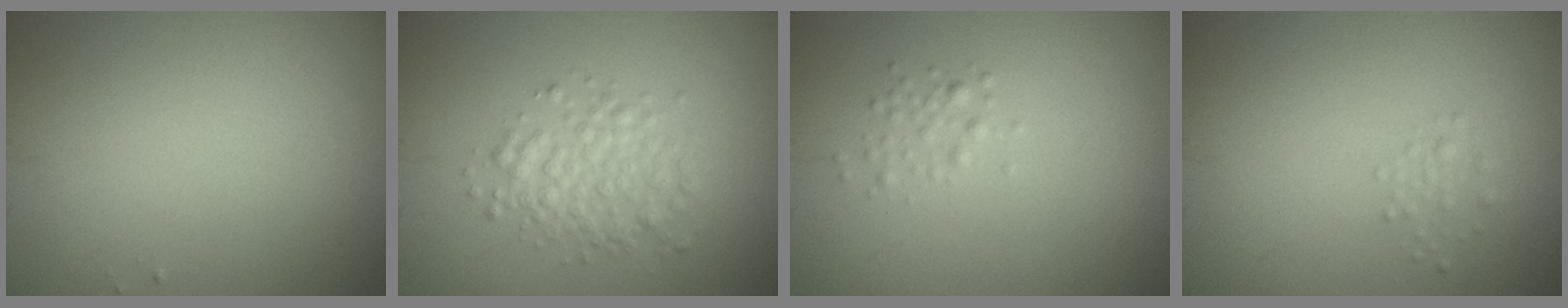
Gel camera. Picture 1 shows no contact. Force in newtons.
{"total": 3.0, "press": 3.0, "slide": 0.1}
{"total": 1.2, "press": 1.2, "slide": 0.0}
{"total": 0.9, "press": 0.9, "slide": 0.1}